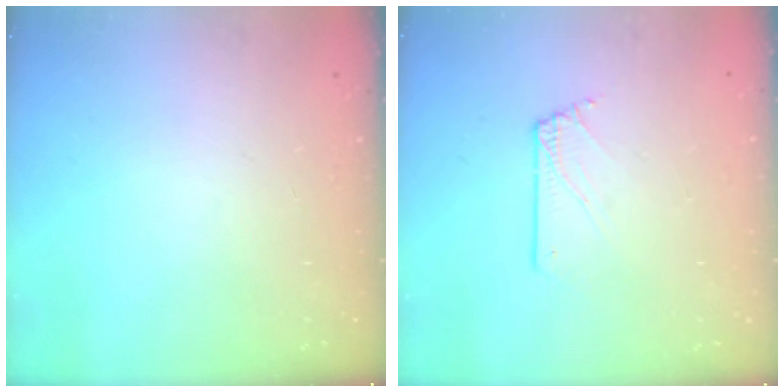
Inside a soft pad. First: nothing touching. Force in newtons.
{"total": 1.7, "press": 1.7, "slide": 0.2}